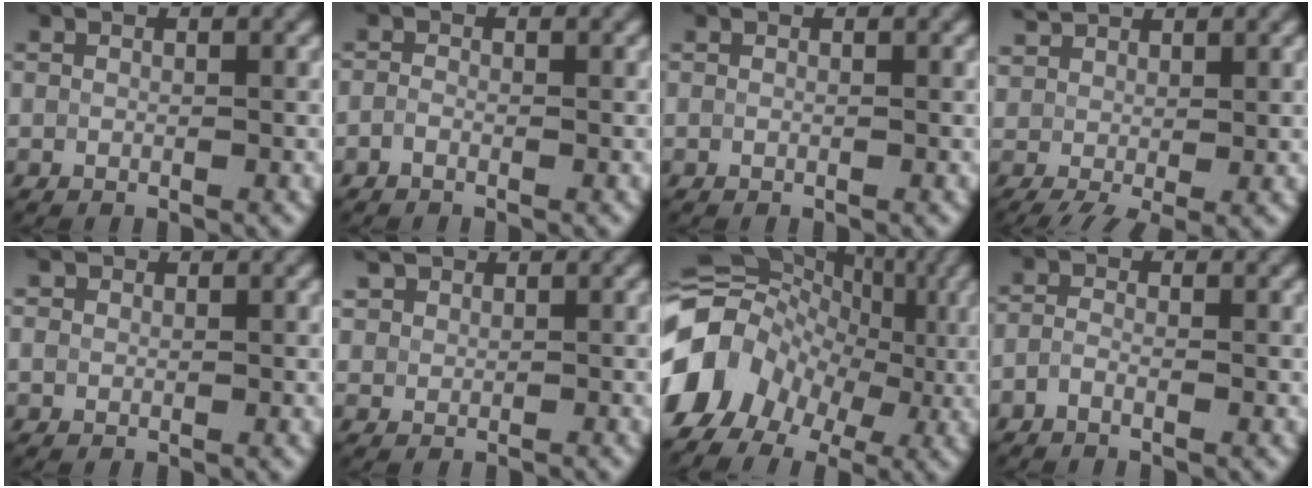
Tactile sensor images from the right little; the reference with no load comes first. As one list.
[{"total": 0.7, "force": [-0.6, 0.0, 0.4], "torque": [-0.014, 0.002, -0.015]}, {"total": 0.0}, {"total": 3.8, "force": [0.4, 2.4, 3.0], "torque": [-0.080, 0.004, 0.010]}, {"total": 1.0, "force": [0.7, 0.6, 0.3], "torque": [-0.010, 0.003, 0.011]}, {"total": 2.3, "force": [1.8, 1.4, 0.3], "torque": [-0.019, 0.004, 0.032]}, {"total": 12.1, "force": [-1.6, 9.5, 7.2], "torque": [-0.155, 0.007, -0.034]}, {"total": 1.0, "force": [-0.8, -0.1, 0.6], "torque": [-0.022, 0.003, -0.020]}]